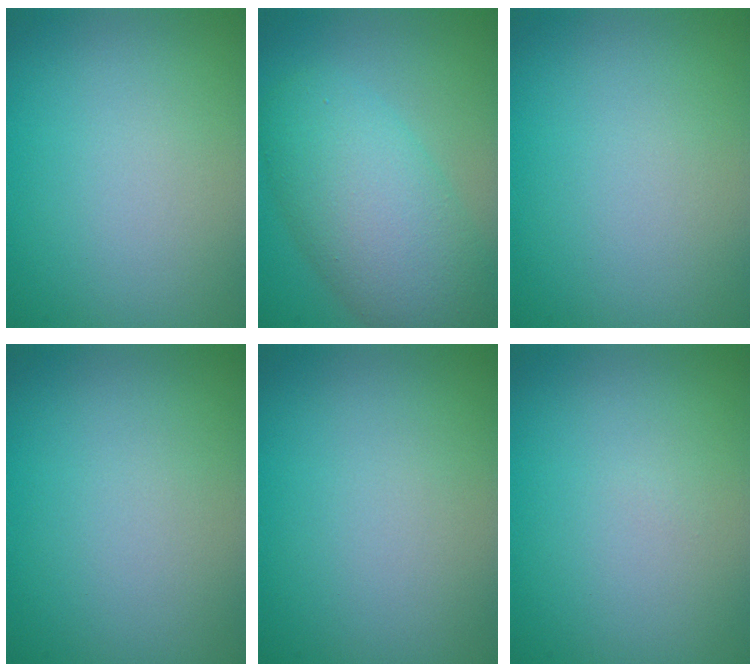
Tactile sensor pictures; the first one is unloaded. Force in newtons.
{"total": 7.5, "press": 7.5, "slide": 0.3}
{"total": 0.0}
{"total": 0.0}
{"total": 0.0}
{"total": 0.0}